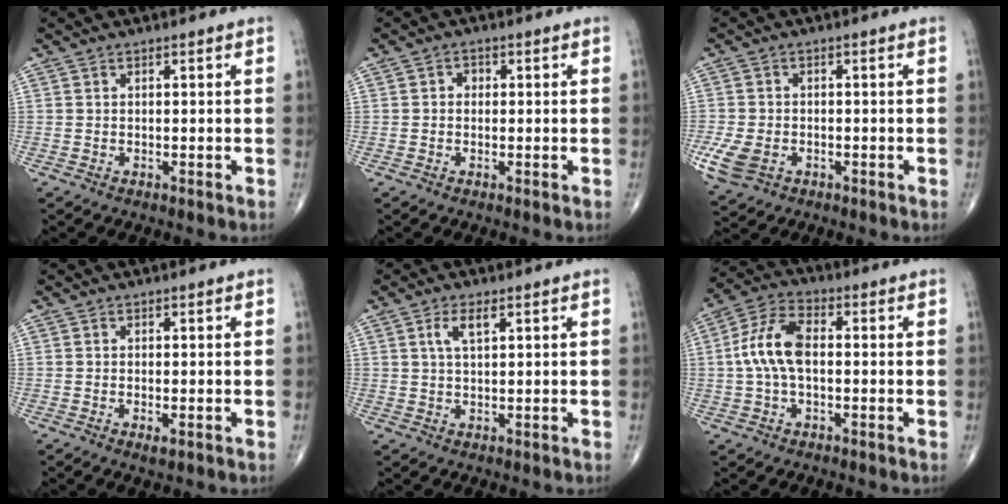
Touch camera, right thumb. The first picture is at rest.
{"total": 1.6, "force": [0.0, 1.3, 0.8], "torque": [-0.002, 0.004, -0.005]}
{"total": 6.8, "force": [-2.5, 4.8, 4.1], "torque": [-0.093, 0.001, -0.041]}
{"total": 1.4, "force": [-0.5, 0.4, 1.2], "torque": [-0.025, -0.005, -0.009]}
{"total": 3.6, "force": [1.5, 1.4, 3.0], "torque": [-0.061, 0.001, 0.031]}
{"total": 9.8, "force": [0.1, 5.3, 8.2], "torque": [-0.171, 0.027, -0.005]}